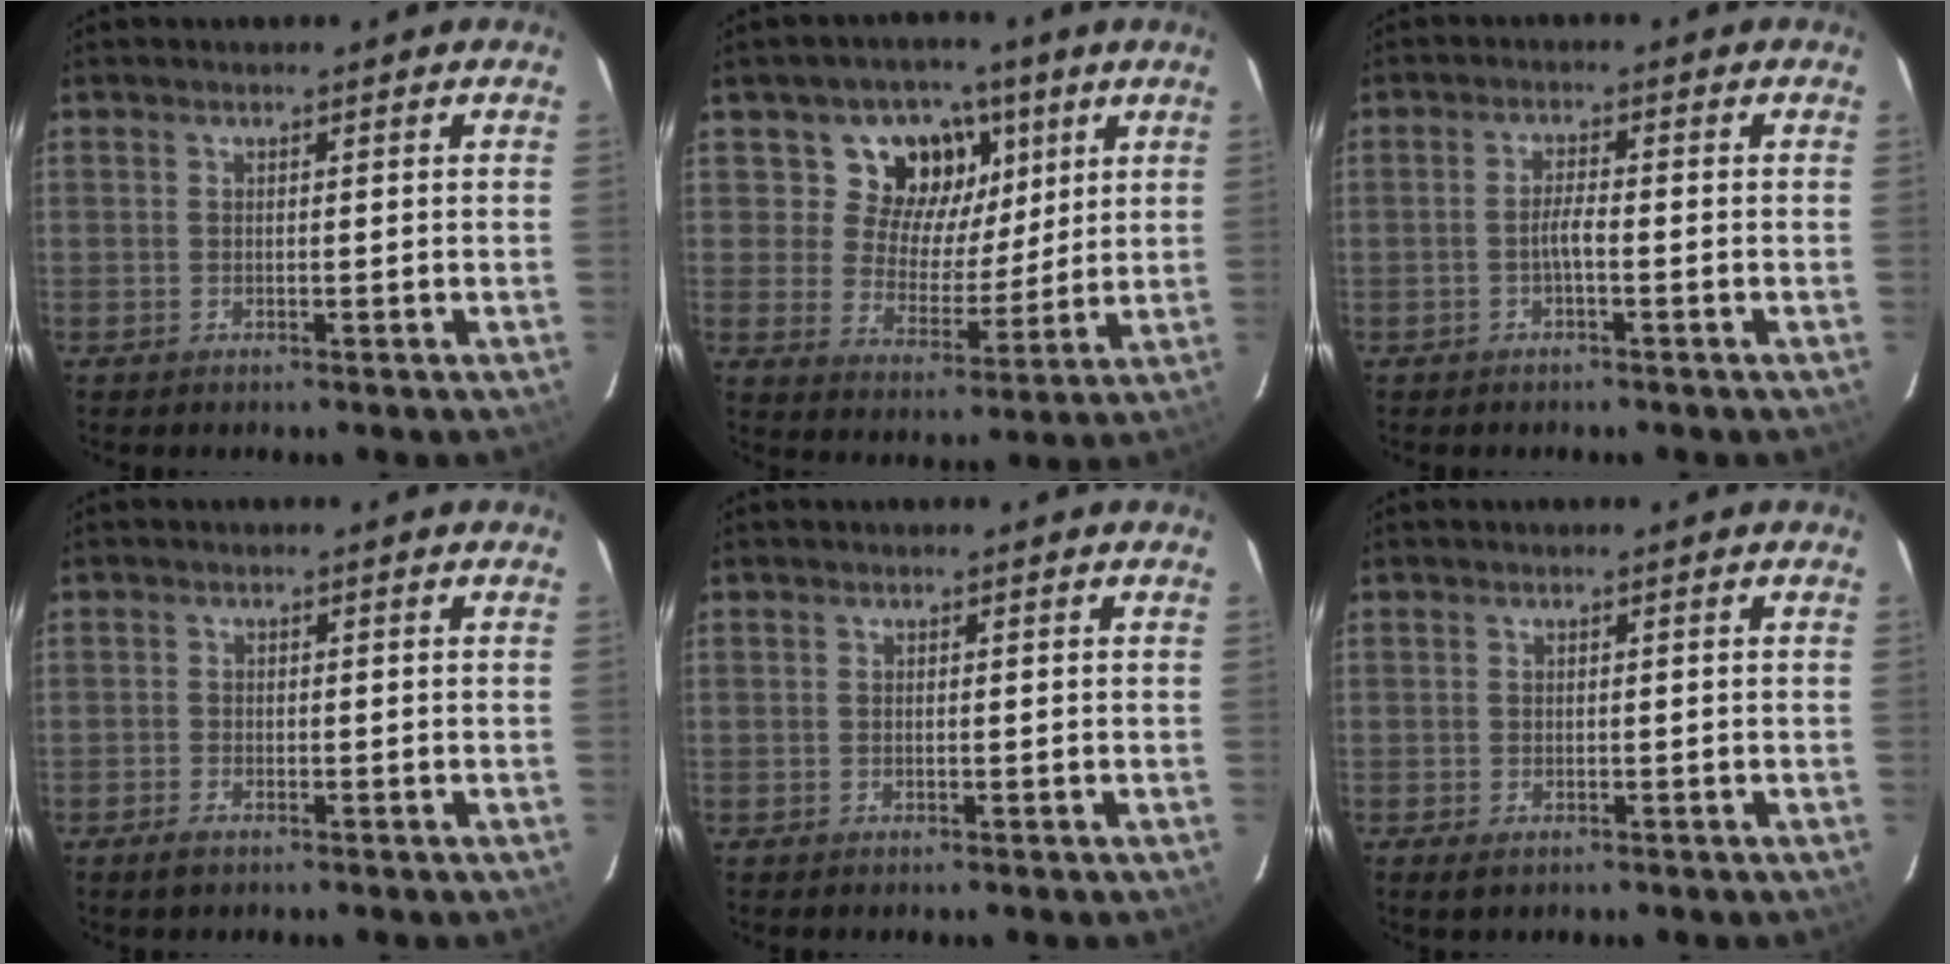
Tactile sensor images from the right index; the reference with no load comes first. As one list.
[{"total": 11.3, "force": [5.5, 9.2, 3.7], "torque": [-0.057, -0.010, 0.088]}, {"total": 2.3, "force": [-1.1, 0.2, 2.0], "torque": [-0.039, 0.004, -0.021]}, {"total": 2.1, "force": [-1.6, 0.9, 1.0], "torque": [-0.025, -0.002, -0.031]}, {"total": 0.0}, {"total": 1.7, "force": [-1.0, 1.0, 0.9], "torque": [-0.018, -0.006, -0.018]}]